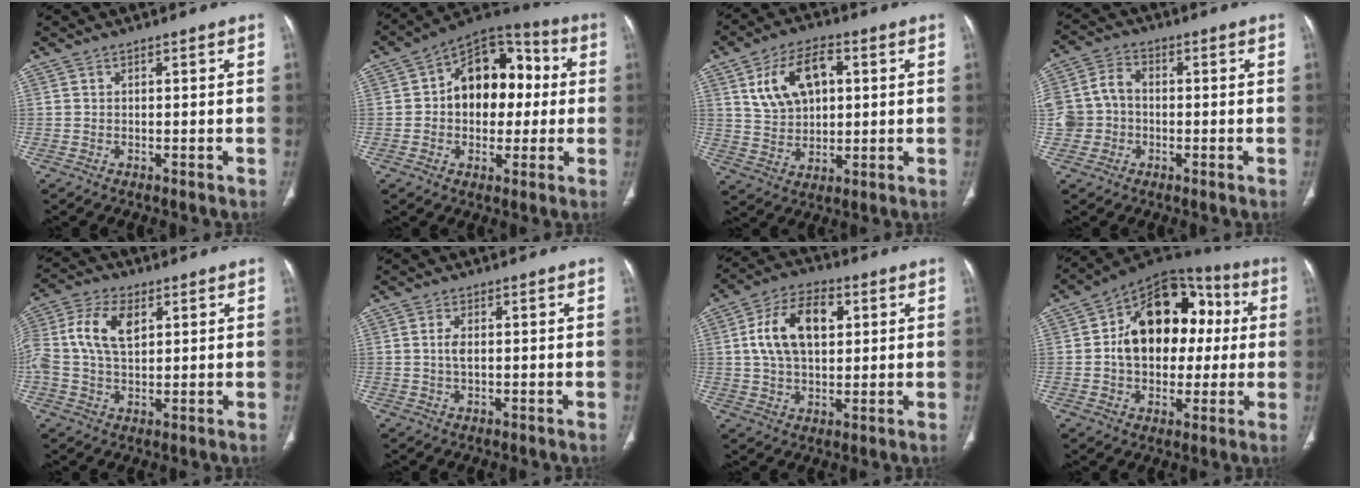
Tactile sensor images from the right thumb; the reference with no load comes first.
{"total": 16.5, "force": [1.1, 11.5, 11.8], "torque": [-0.113, 0.038, 0.007]}
{"total": 11.8, "force": [3.6, 7.4, 8.5], "torque": [-0.130, 0.002, 0.069]}
{"total": 8.2, "force": [-1.0, 7.2, 3.8], "torque": [-0.062, 0.028, -0.024]}
{"total": 12.2, "force": [3.0, 7.4, 9.2], "torque": [-0.204, 0.010, 0.054]}
{"total": 2.5, "force": [0.2, 1.2, 2.1], "torque": [-0.047, 0.000, 0.003]}
{"total": 13.1, "force": [3.1, 8.0, 10.0], "torque": [-0.164, 0.008, 0.051]}
{"total": 20.4, "force": [1.8, 14.2, 14.4], "torque": [-0.171, 0.038, 0.024]}